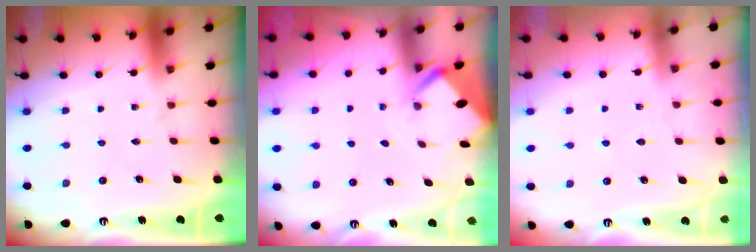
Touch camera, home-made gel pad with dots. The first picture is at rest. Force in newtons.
{"total": 2.8, "press": 2.8, "slide": 0.2}
{"total": 5.0, "press": 4.9, "slide": 0.7}